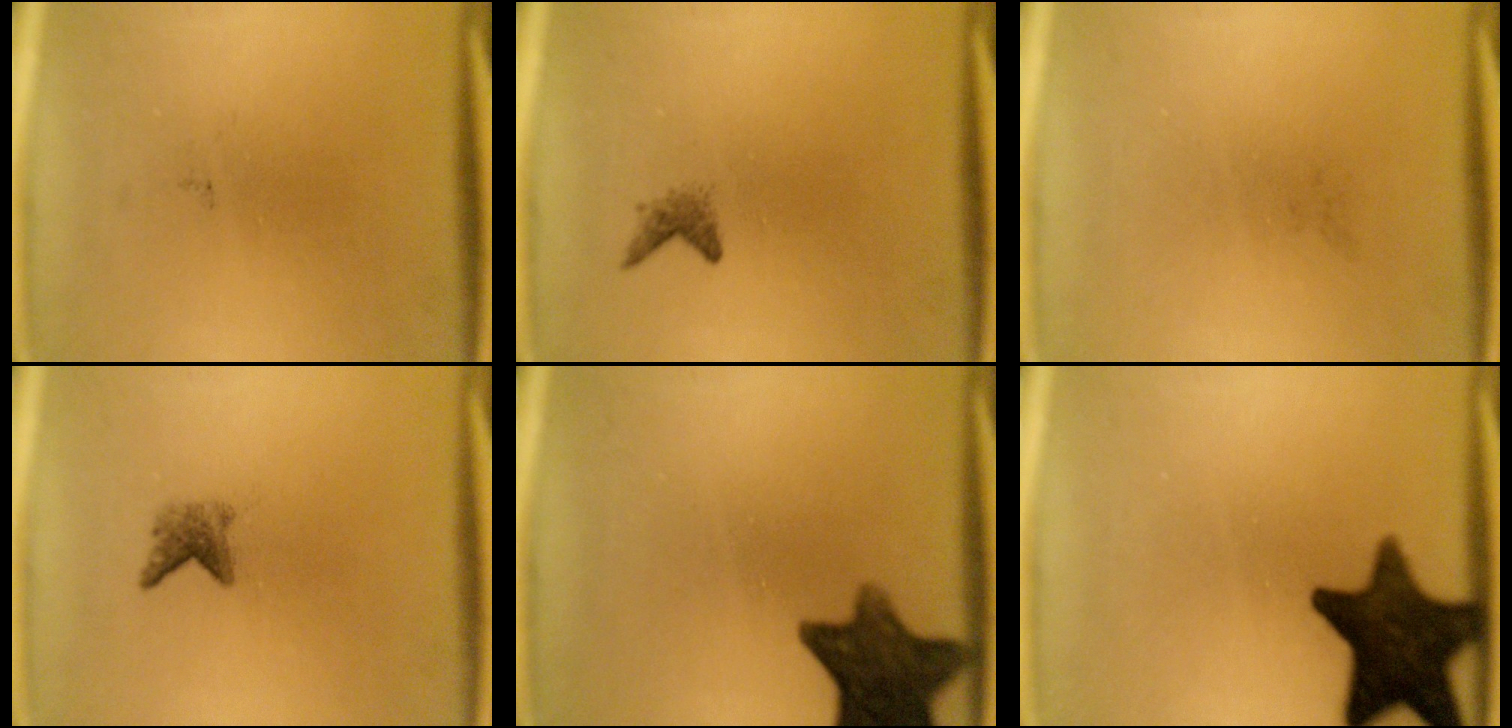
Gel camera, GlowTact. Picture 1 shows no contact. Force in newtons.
{"total": 1.2}
{"total": 0.0}
{"total": 2.1}
{"total": 11.9}
{"total": 15.2}